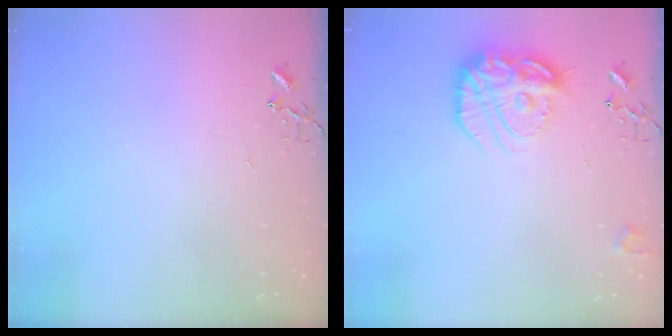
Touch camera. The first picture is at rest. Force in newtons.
{"total": 18.7, "press": 18.6, "slide": 1.6}